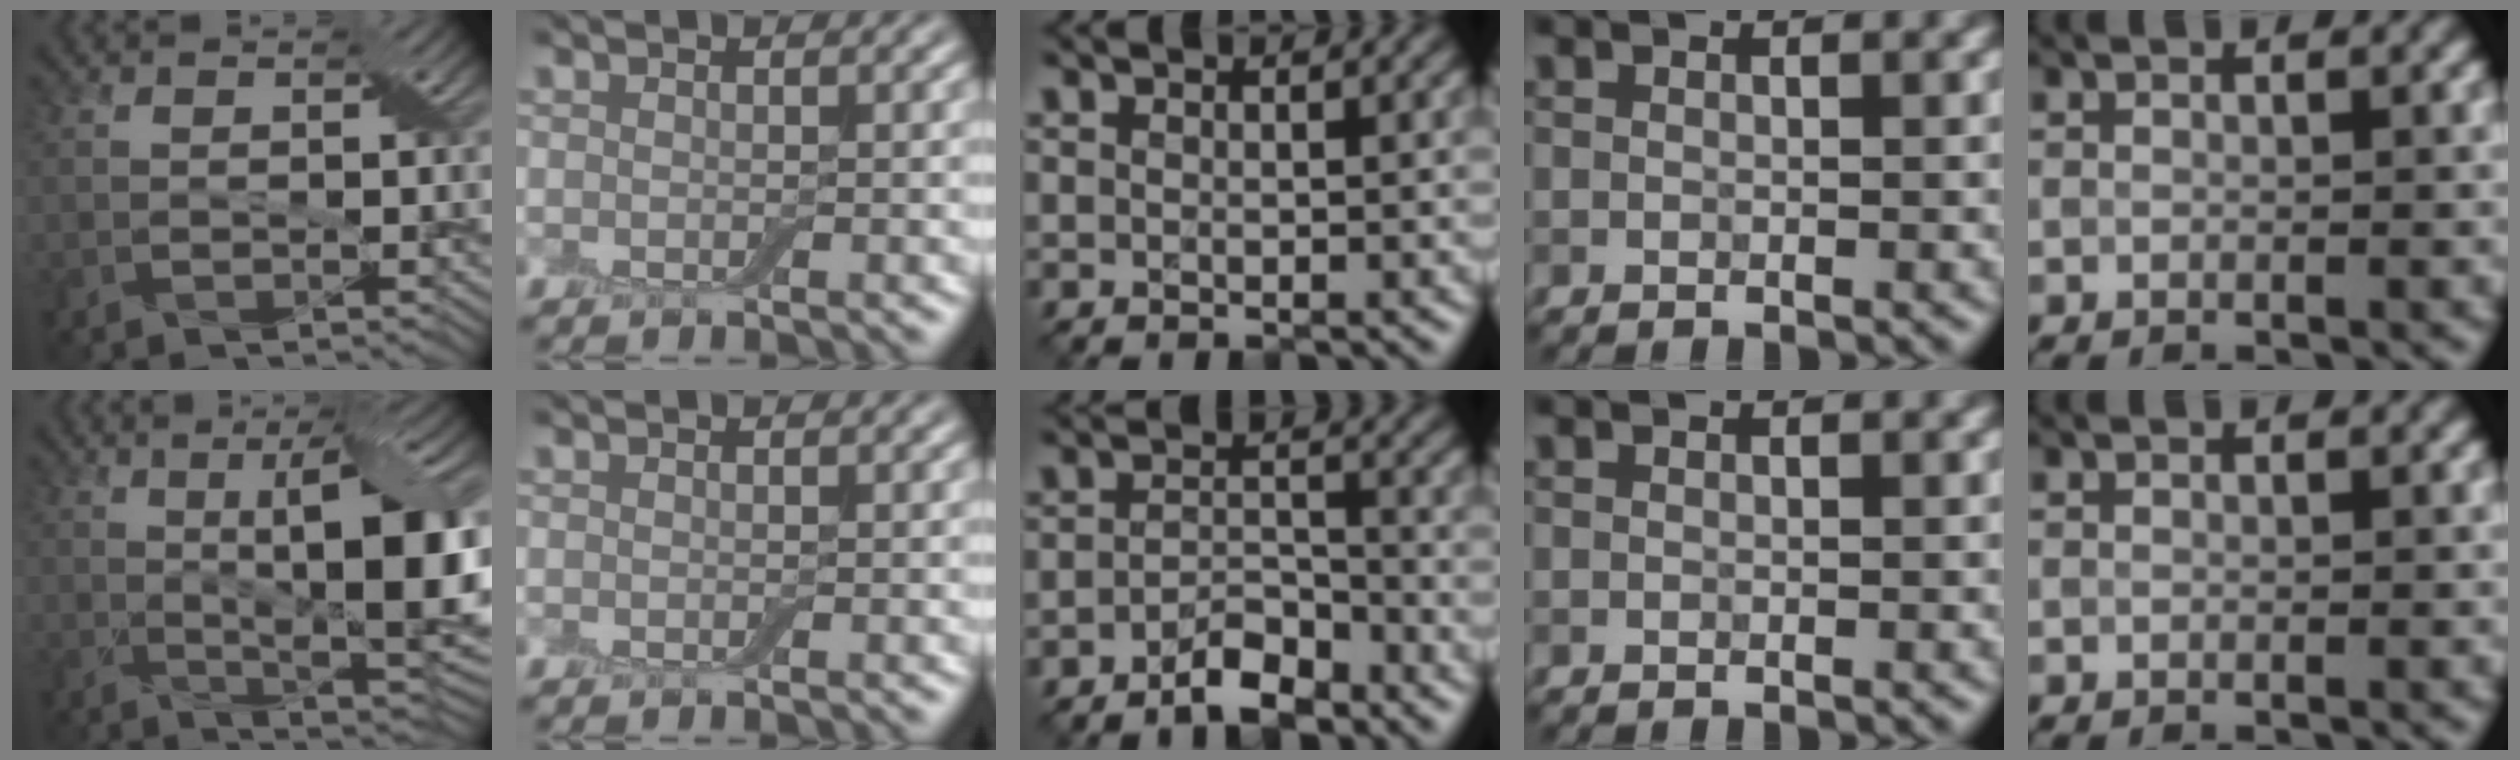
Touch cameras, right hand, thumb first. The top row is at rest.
{"thumb": {"total": 14.2, "force": [1.4, 3.9, 13.6], "torque": [-0.187, 0.010, 0.026]}, "middle": {"total": 3.3, "force": [-2.5, 1.1, 1.9], "torque": [-0.032, 0.009, -0.048]}}